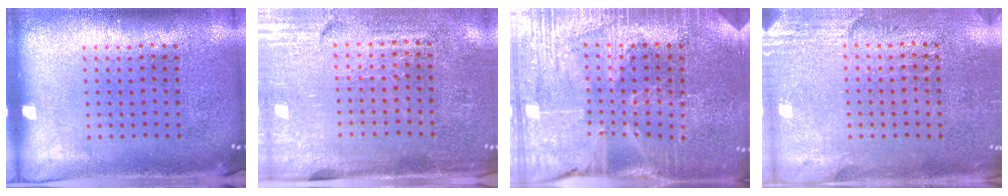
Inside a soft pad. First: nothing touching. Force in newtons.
{"total": 3.4, "press": 3.1, "slide": 1.4}
{"total": 3.4, "press": 3.3, "slide": 0.7}
{"total": 2.7, "press": 2.3, "slide": 1.4}